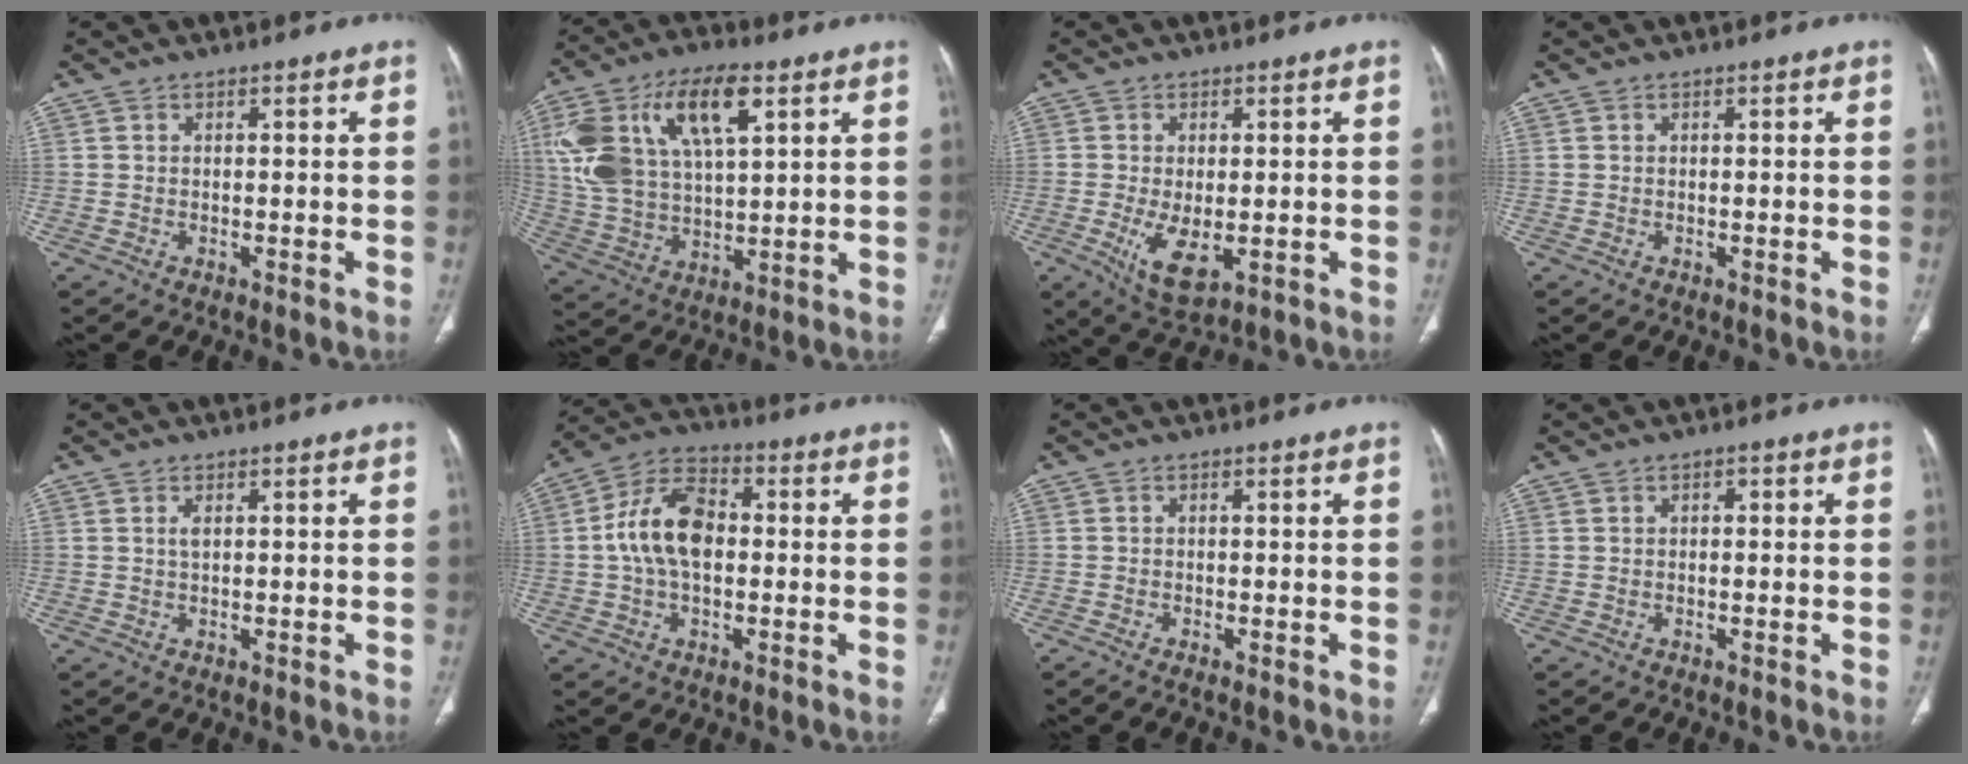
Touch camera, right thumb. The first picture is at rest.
{"total": 20.5, "force": [7.6, 10.0, 16.2], "torque": [-0.313, 0.002, 0.143]}
{"total": 7.4, "force": [-1.5, 3.5, 6.3], "torque": [-0.114, -0.018, -0.014]}
{"total": 0.0}
{"total": 1.0, "force": [0.3, 0.4, 0.9], "torque": [-0.020, 0.002, 0.007]}
{"total": 12.1, "force": [0.3, 7.5, 9.5], "torque": [-0.177, 0.027, -0.002]}
{"total": 1.0, "force": [-0.5, 0.2, 0.8], "torque": [-0.019, -0.002, -0.013]}
{"total": 1.0, "force": [0.3, 0.6, 0.8], "torque": [-0.011, 0.004, 0.003]}